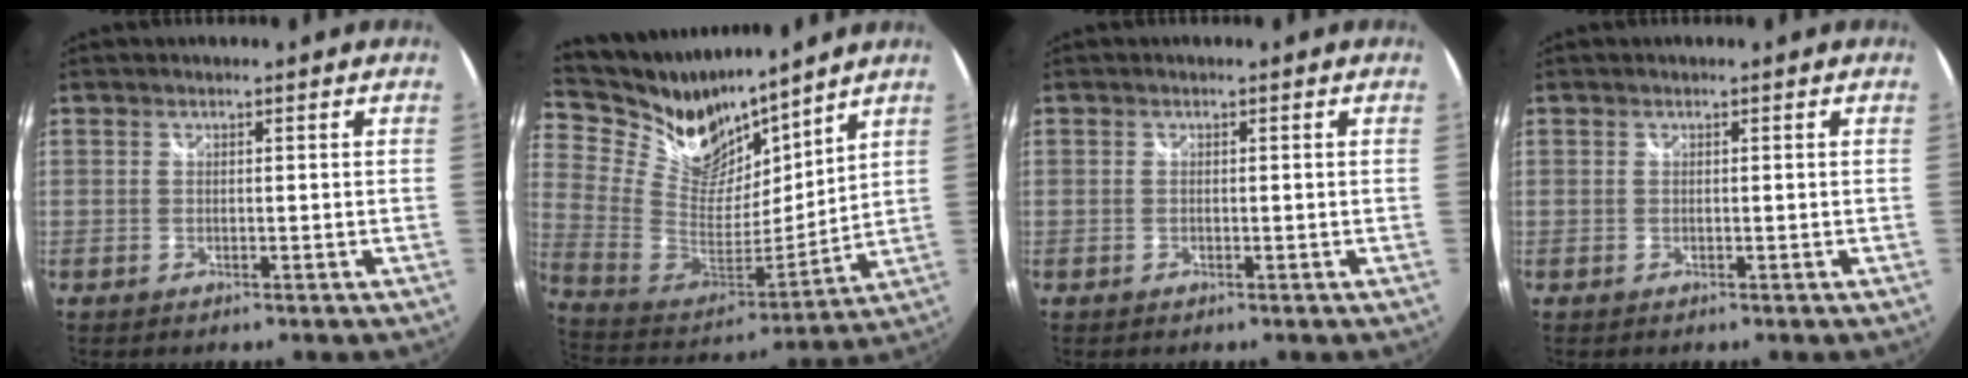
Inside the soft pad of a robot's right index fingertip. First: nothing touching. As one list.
[{"total": 18.6, "force": [15.6, 7.7, 6.7], "torque": [-0.167, -0.011, 0.292]}, {"total": 0.0}, {"total": 0.0}]